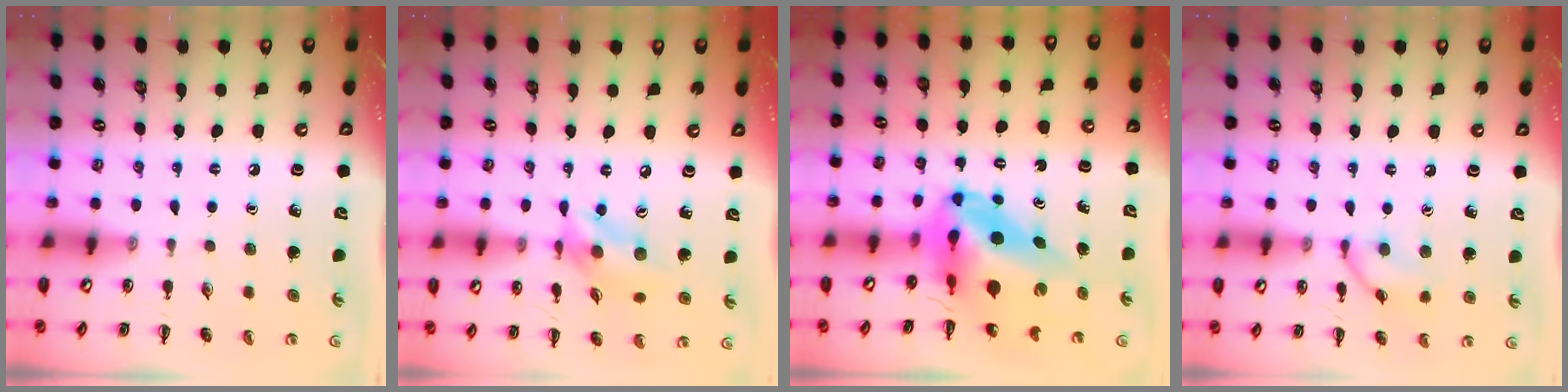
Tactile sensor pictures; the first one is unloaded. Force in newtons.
{"total": 10.7, "press": 10.6, "slide": 1.8}
{"total": 12.0, "press": 11.4, "slide": 3.7}
{"total": 8.8, "press": 8.7, "slide": 0.5}